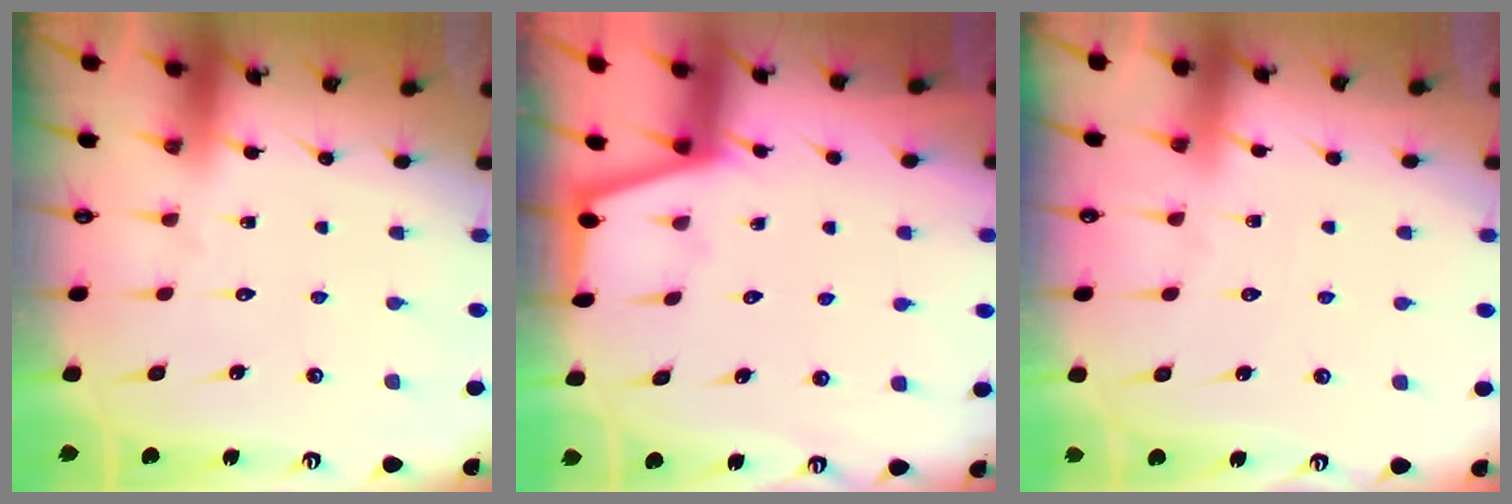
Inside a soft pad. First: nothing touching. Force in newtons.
{"total": 1.2, "press": 1.1, "slide": 0.3}
{"total": 2.0, "press": 2.0, "slide": 0.3}